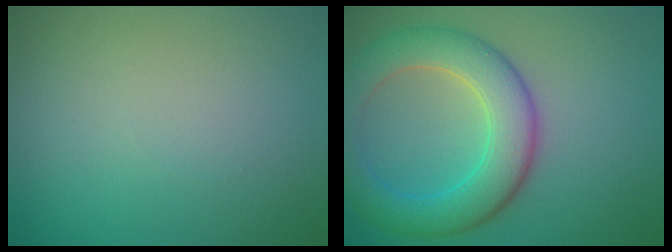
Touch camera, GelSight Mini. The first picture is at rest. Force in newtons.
{"total": 6.9, "press": 6.9, "slide": 0.2}